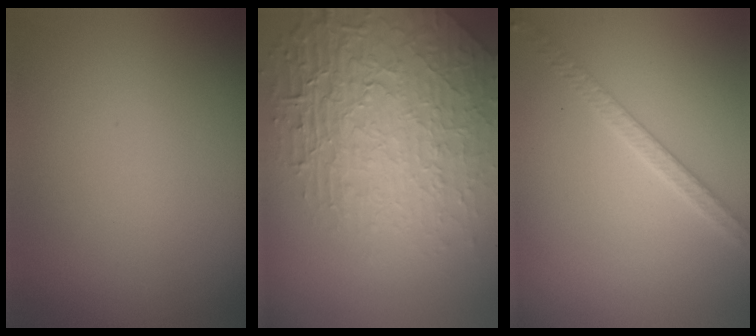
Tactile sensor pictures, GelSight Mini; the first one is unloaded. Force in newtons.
{"total": 7.6, "press": 5.8, "slide": 5.0}
{"total": 2.1, "press": 2.0, "slide": 0.6}